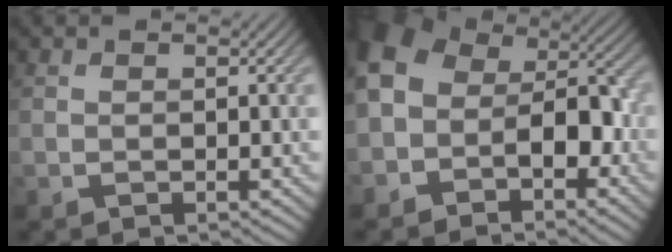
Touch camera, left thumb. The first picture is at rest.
{"total": 9.3, "force": [-2.0, 6.7, 6.1], "torque": [-0.120, 0.006, -0.055]}